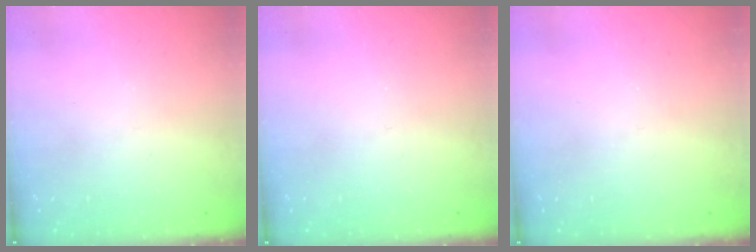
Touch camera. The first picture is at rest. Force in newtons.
{"total": 0.0}
{"total": 0.0}